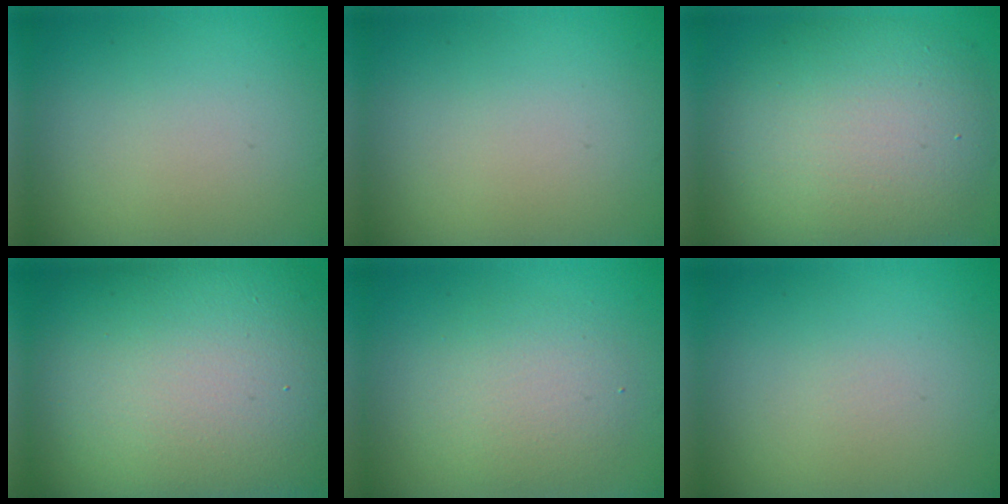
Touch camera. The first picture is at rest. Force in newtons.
{"total": 0.0}
{"total": 10.1, "press": 10.1, "slide": 0.7}
{"total": 20.3, "press": 20.3, "slide": 1.2}
{"total": 3.6, "press": 3.6, "slide": 0.2}
{"total": 0.0}